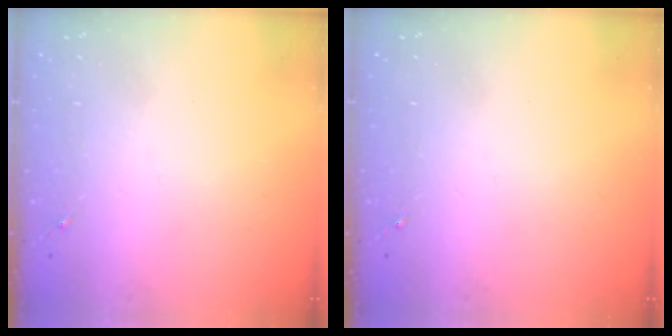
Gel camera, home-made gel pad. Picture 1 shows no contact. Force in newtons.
{"total": 0.0}